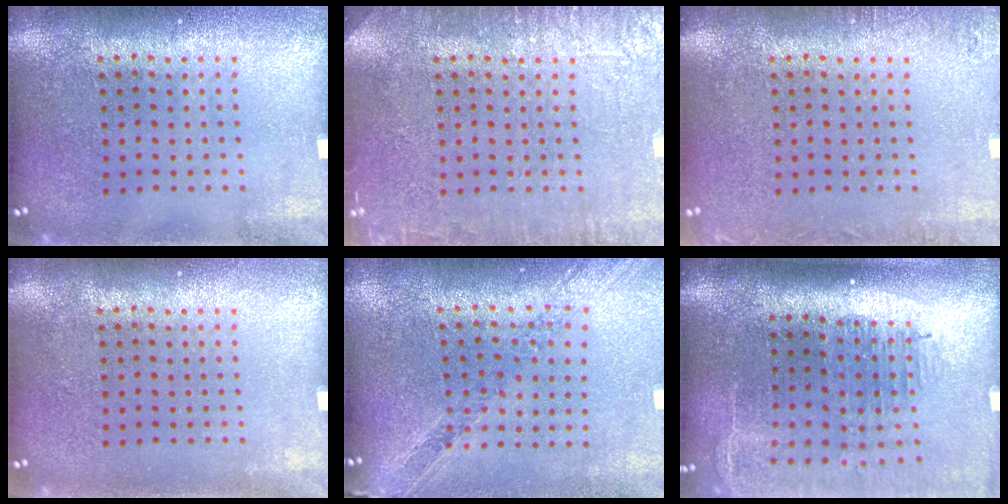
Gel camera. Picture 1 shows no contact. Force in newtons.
{"total": 3.8, "press": 3.8, "slide": 0.6}
{"total": 1.4, "press": 1.4, "slide": 0.1}
{"total": 0.0}
{"total": 1.0, "press": 1.0, "slide": 0.1}
{"total": 2.4, "press": 1.9, "slide": 1.4}